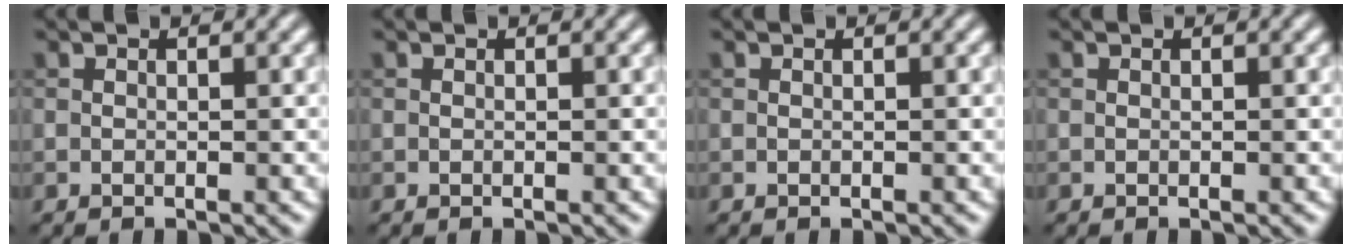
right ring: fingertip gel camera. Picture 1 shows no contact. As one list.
[{"total": 0.0}, {"total": 0.0}, {"total": 0.0}]